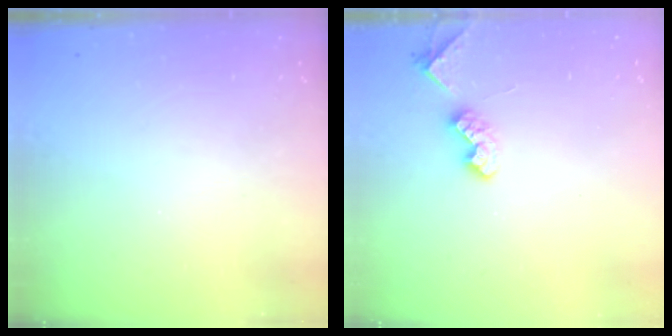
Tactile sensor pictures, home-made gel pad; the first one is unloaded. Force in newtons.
{"total": 3.8, "press": 3.8, "slide": 0.6}